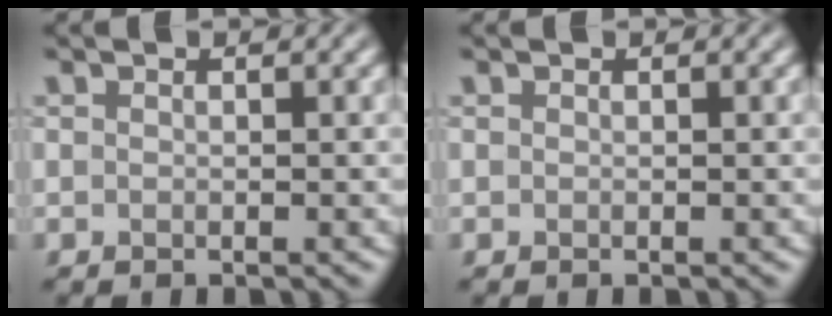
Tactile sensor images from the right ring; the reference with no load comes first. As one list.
[{"total": 0.0}]